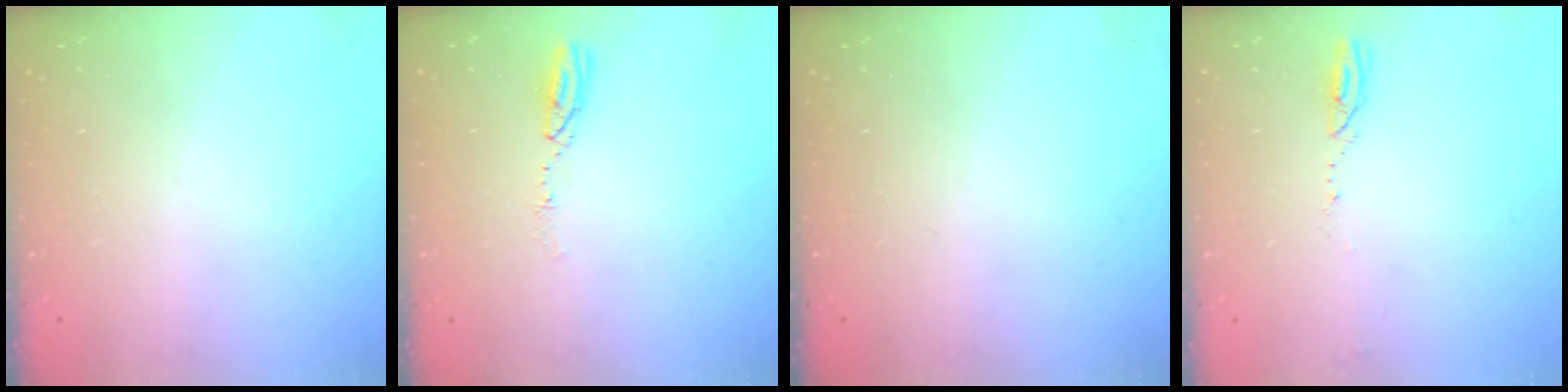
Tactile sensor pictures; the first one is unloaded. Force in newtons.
{"total": 4.0, "press": 4.0, "slide": 0.4}
{"total": 0.0}
{"total": 2.6, "press": 2.6, "slide": 0.3}